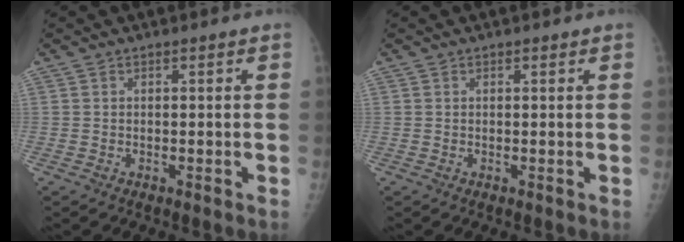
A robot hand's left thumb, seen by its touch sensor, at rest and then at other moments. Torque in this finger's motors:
{"motor_torque": [-0.27, -0.31, -0.23, 0.03, -0.02]}